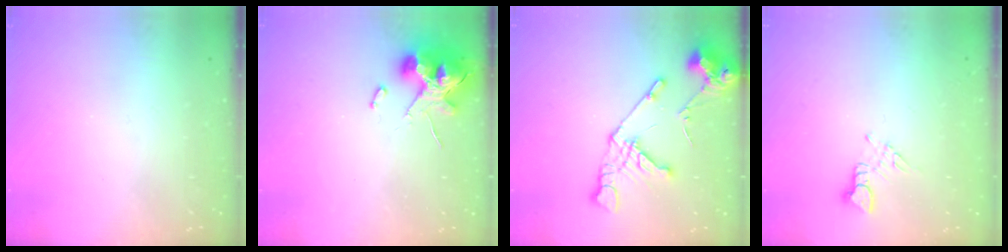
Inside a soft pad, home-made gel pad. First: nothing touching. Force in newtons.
{"total": 11.5, "press": 11.4, "slide": 1.3}
{"total": 13.5, "press": 13.3, "slide": 1.8}
{"total": 3.6, "press": 3.6, "slide": 0.4}